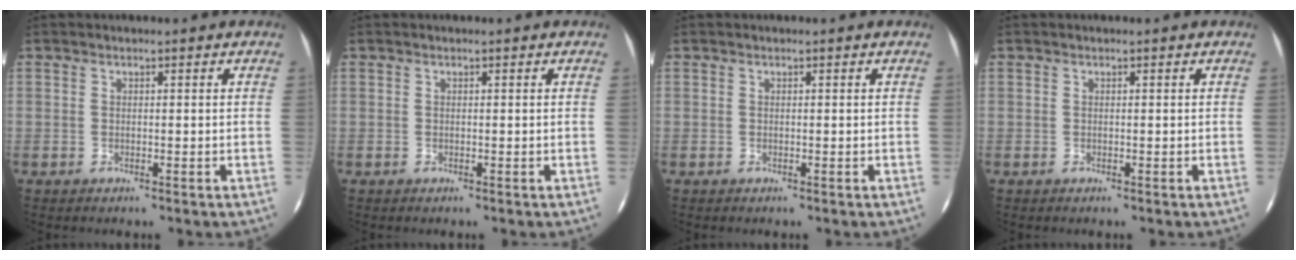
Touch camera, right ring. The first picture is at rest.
{"total": 0.0}
{"total": 0.0}
{"total": 0.0}